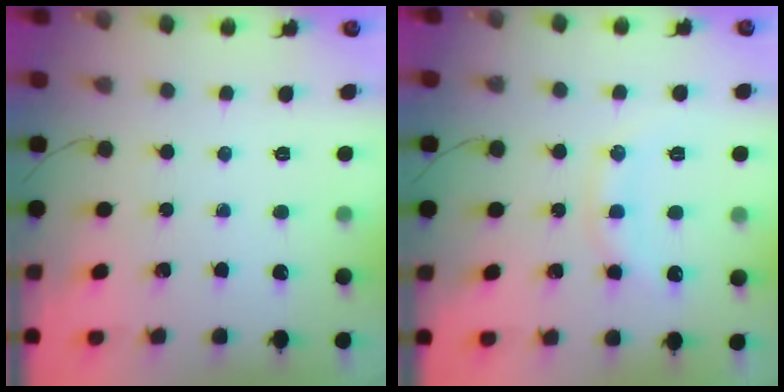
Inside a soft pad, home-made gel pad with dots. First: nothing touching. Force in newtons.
{"total": 10.7, "press": 10.7, "slide": 0.8}